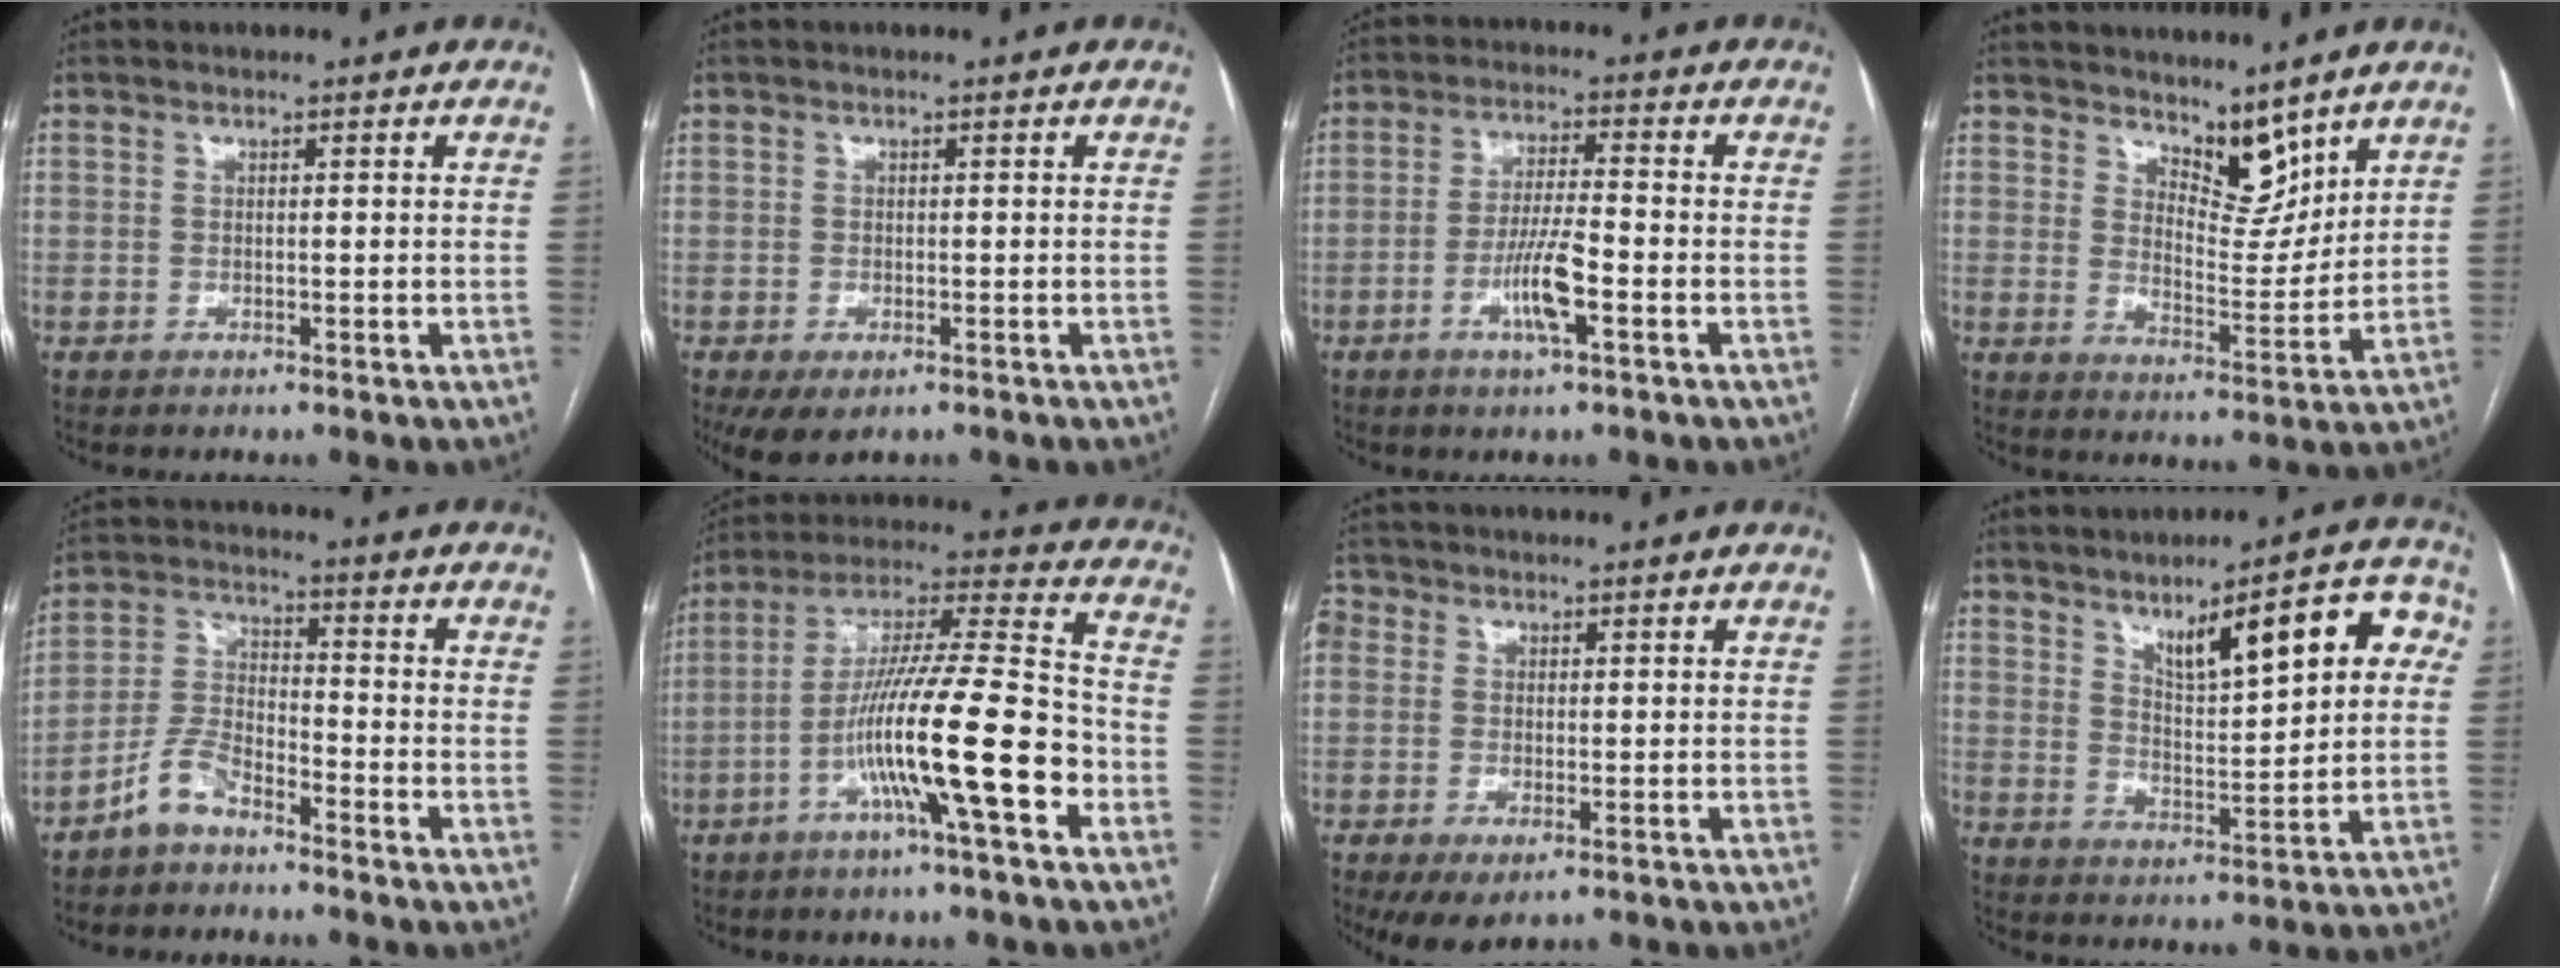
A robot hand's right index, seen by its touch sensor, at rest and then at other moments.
{"total": 4.2, "force": [-2.4, 2.2, 2.6], "torque": [-0.047, -0.009, -0.030]}
{"total": 7.1, "force": [-2.8, 0.6, 6.5], "torque": [-0.126, -0.004, -0.053]}
{"total": 7.0, "force": [5.7, 2.7, 3.1], "torque": [-0.043, -0.009, 0.102]}
{"total": 6.2, "force": [-4.8, 2.1, 3.2], "torque": [-0.080, 0.001, -0.100]}
{"total": 17.5, "force": [-6.5, 0.6, 16.2], "torque": [-0.286, 0.002, -0.117]}
{"total": 8.3, "force": [-2.4, 5.7, 5.5], "torque": [-0.137, -0.003, -0.035]}
{"total": 12.8, "force": [5.1, 3.4, 11.2], "torque": [-0.154, 0.020, 0.079]}